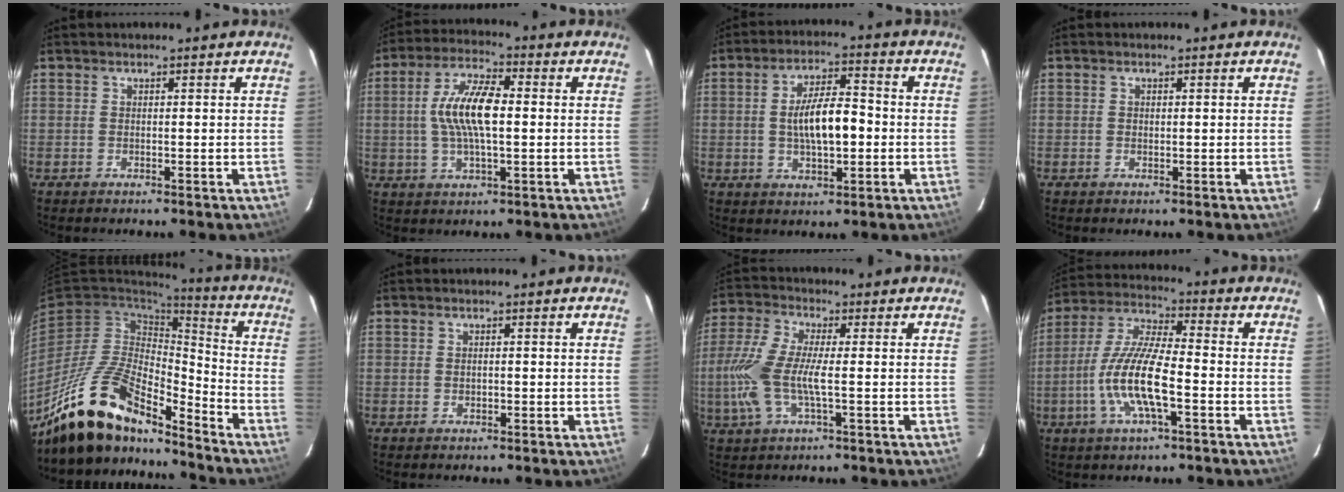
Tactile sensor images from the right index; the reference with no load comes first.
{"total": 11.1, "force": [0.4, 3.8, 10.4], "torque": [-0.204, 0.012, 0.006]}
{"total": 9.7, "force": [-0.8, 3.6, 9.0], "torque": [-0.163, 0.006, -0.008]}
{"total": 0.5, "force": [0.1, 0.5, 0.2], "torque": [-0.002, 0.002, 0.002]}
{"total": 17.7, "force": [-14.3, 5.7, 8.7], "torque": [-0.180, -0.003, -0.264]}
{"total": 0.9, "force": [-0.1, 0.6, 0.6], "torque": [-0.008, 0.001, -0.001]}
{"total": 11.1, "force": [-1.5, 3.3, 10.5], "torque": [-0.238, 0.000, -0.030]}
{"total": 13.4, "force": [-4.0, 3.1, 12.4], "torque": [-0.256, -0.004, -0.079]}